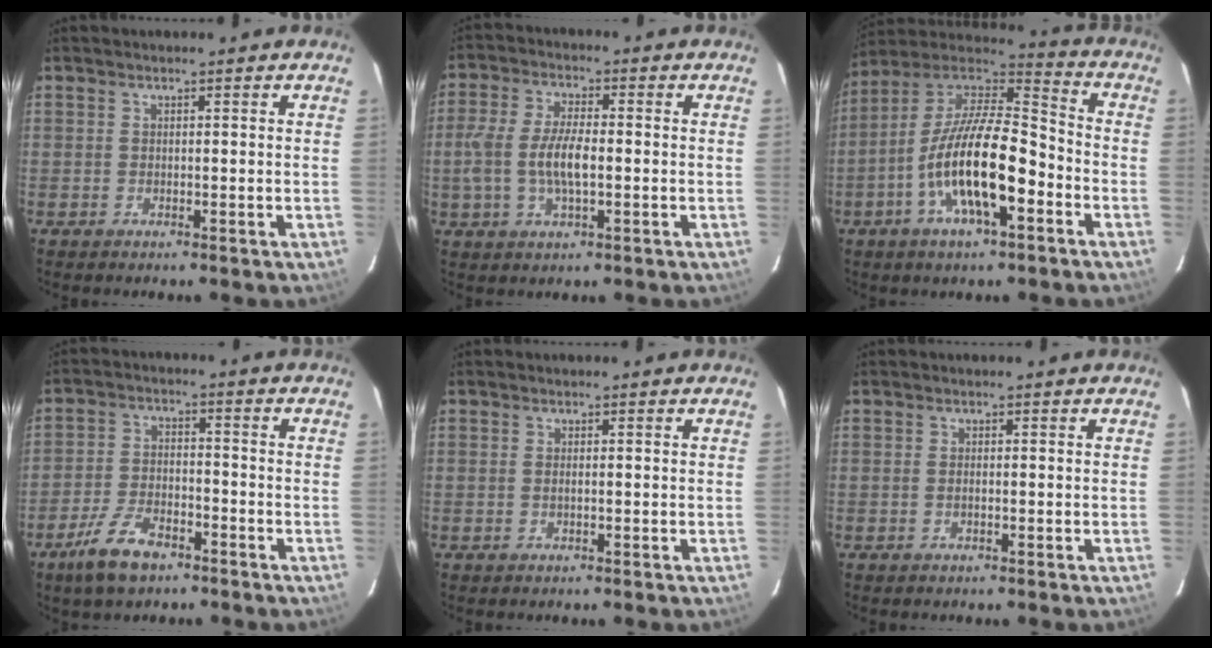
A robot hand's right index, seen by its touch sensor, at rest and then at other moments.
{"total": 8.4, "force": [-1.2, 3.1, 7.7], "torque": [-0.159, 0.003, -0.024]}
{"total": 18.3, "force": [-6.7, 5.9, 16.0], "torque": [-0.304, -0.007, -0.131]}
{"total": 9.1, "force": [-6.1, 4.0, 5.4], "torque": [-0.128, -0.002, -0.114]}
{"total": 0.6, "force": [-0.1, -0.1, 0.6], "torque": [-0.012, 0.000, -0.003]}
{"total": 0.6, "force": [-0.2, 0.1, 0.5], "torque": [-0.012, 0.001, -0.005]}